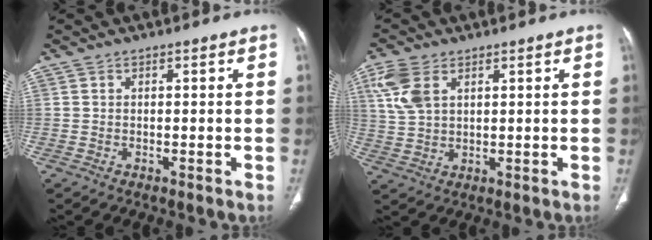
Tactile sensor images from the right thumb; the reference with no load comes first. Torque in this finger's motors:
{"motor_torque": [1.36, 1.11, 1.09, 0.60, 0.10]}